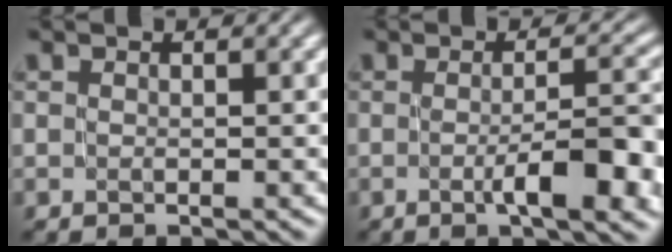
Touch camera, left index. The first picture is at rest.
{"total": 7.7, "force": [-1.8, 1.9, 7.3], "torque": [-0.101, 0.002, -0.023]}